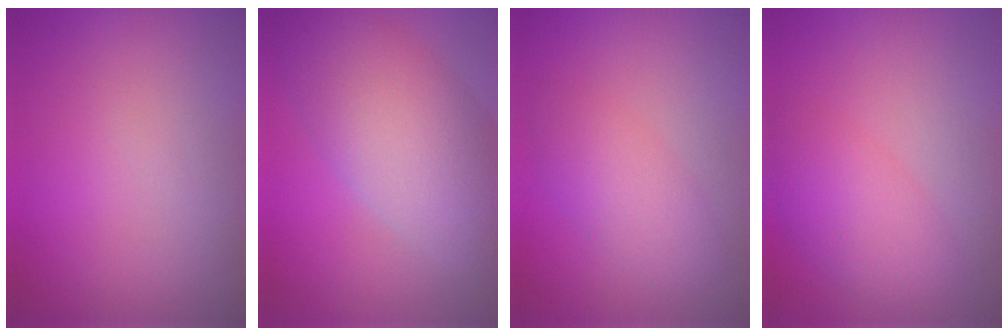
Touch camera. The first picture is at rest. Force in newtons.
{"total": 8.6, "press": 8.6, "slide": 0.4}
{"total": 3.1, "press": 3.1, "slide": 0.0}
{"total": 3.8, "press": 3.8, "slide": 0.1}